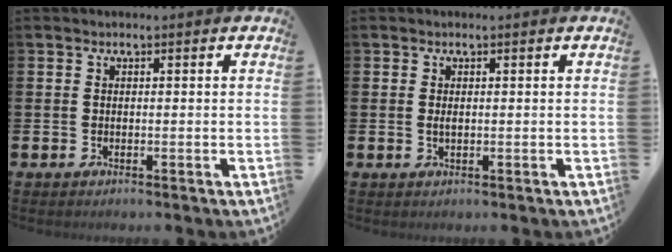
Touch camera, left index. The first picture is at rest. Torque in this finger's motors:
{"motor_torque": [0.36, -0.20, 0.00, 0.05]}